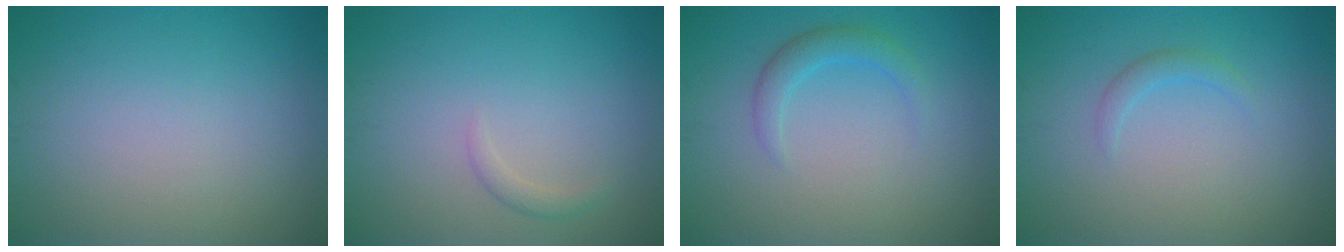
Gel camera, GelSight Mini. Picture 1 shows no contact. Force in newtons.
{"total": 1.0, "press": 1.0, "slide": 0.1}
{"total": 2.0, "press": 2.0, "slide": 0.1}
{"total": 1.2, "press": 1.2, "slide": 0.1}